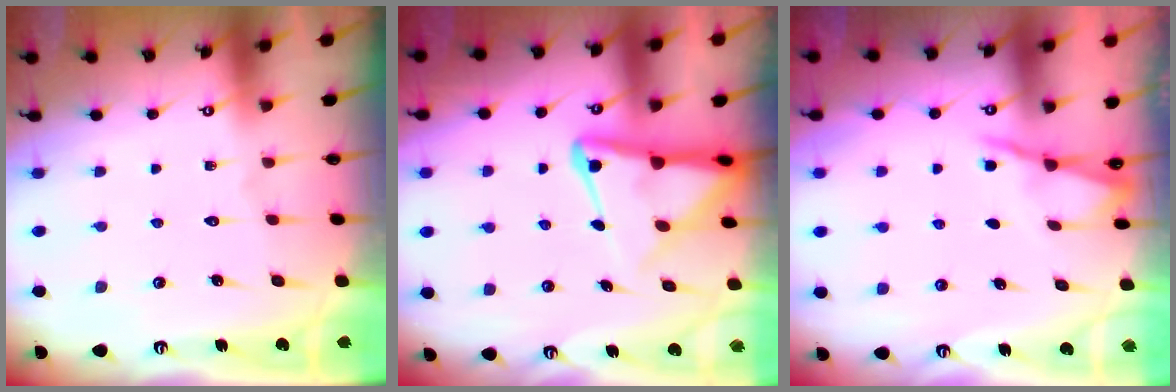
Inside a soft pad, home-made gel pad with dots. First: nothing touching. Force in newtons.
{"total": 9.4, "press": 9.3, "slide": 1.2}
{"total": 2.8, "press": 2.8, "slide": 0.4}